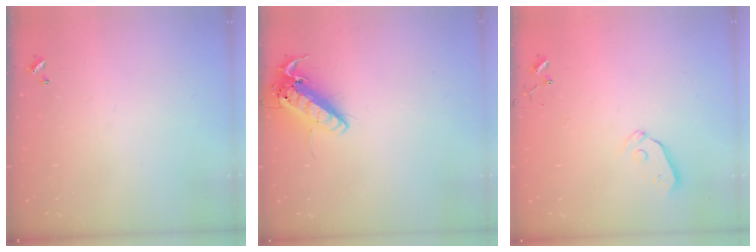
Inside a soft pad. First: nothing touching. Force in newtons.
{"total": 14.9, "press": 14.7, "slide": 2.8}
{"total": 5.6, "press": 5.6, "slide": 0.7}